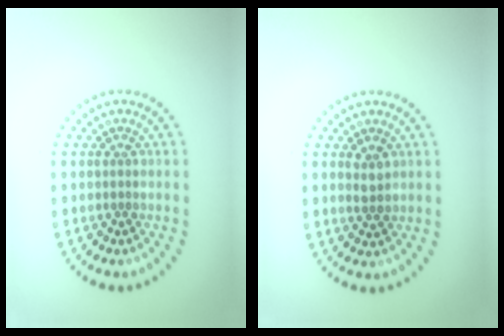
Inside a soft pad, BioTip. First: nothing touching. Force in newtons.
{"total": 1.5, "press": 1.4, "slide": 0.6}